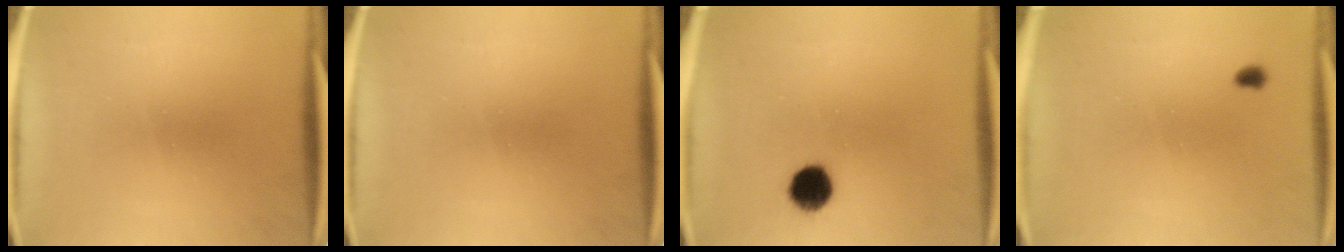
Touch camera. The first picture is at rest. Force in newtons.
{"total": 0.0}
{"total": 7.0}
{"total": 1.0}